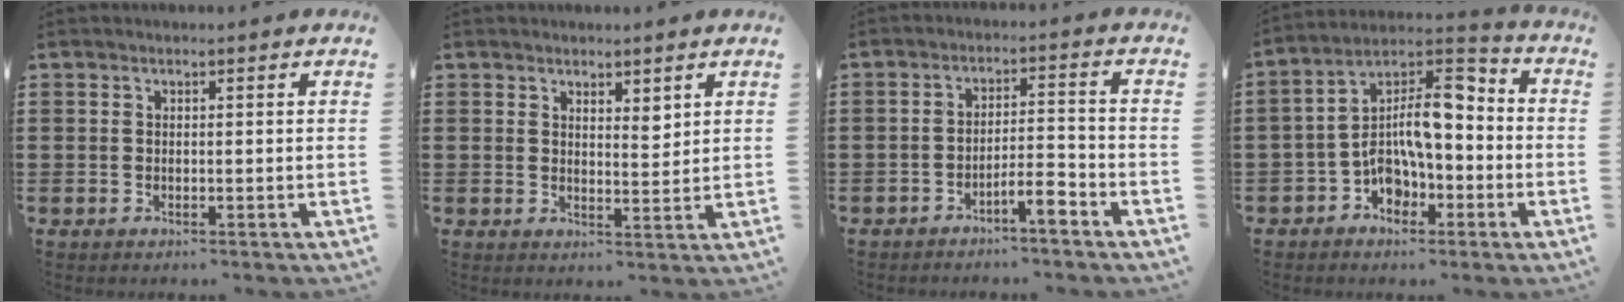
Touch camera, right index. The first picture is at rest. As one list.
[{"total": 2.6, "force": [2.3, 1.1, 0.8], "torque": [-0.005, -0.001, 0.039]}, {"total": 4.5, "force": [-3.5, 0.6, 2.7], "torque": [-0.048, 0.007, -0.066]}, {"total": 10.4, "force": [-2.1, 5.5, 8.5], "torque": [-0.159, -0.008, -0.047]}]